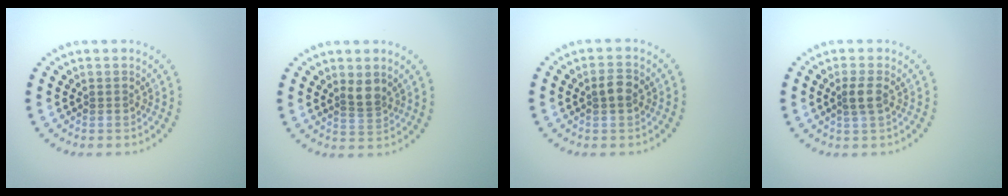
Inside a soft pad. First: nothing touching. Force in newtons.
{"total": 1.9, "press": 1.6, "slide": 1.0}
{"total": 1.8, "press": 1.8, "slide": 0.1}
{"total": 1.8, "press": 1.5, "slide": 0.9}